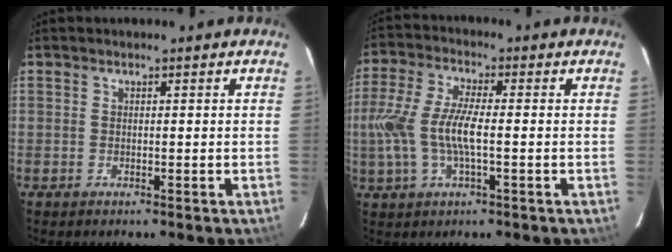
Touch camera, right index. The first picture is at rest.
{"total": 10.7, "force": [-1.2, 3.2, 10.1], "torque": [-0.220, 0.001, -0.025]}